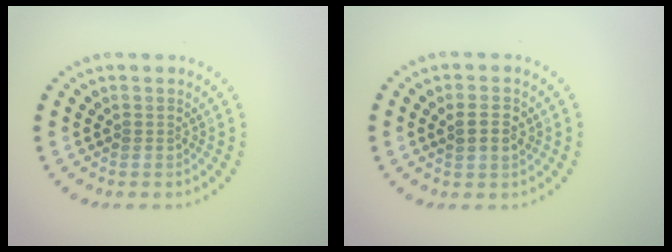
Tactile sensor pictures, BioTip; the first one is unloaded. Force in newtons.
{"total": 2.4, "press": 2.4, "slide": 0.5}